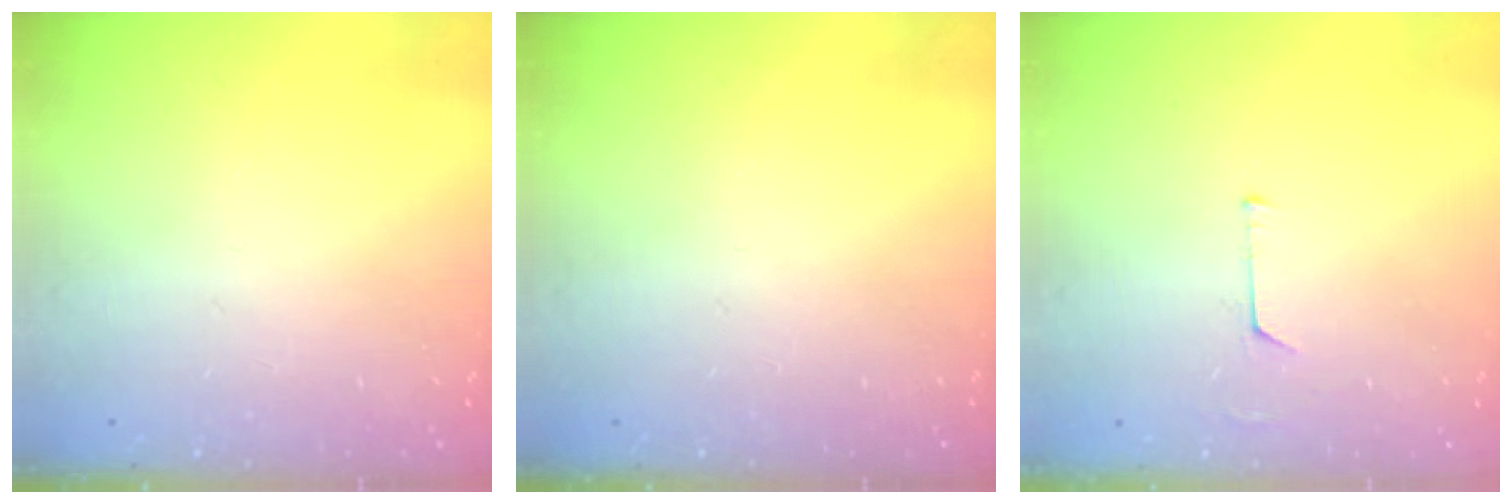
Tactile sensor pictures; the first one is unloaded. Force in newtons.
{"total": 0.0}
{"total": 4.6, "press": 4.6, "slide": 0.3}